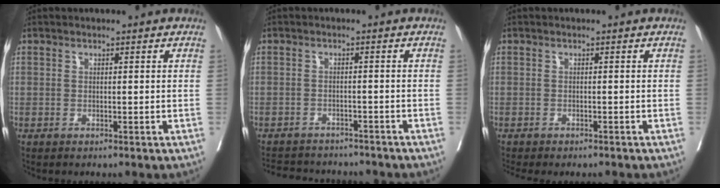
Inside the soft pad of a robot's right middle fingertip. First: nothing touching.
{"total": 11.6, "force": [-10.7, 3.1, 3.3], "torque": [-0.063, 0.004, -0.136]}
{"total": 4.6, "force": [-4.1, 1.0, 1.7], "torque": [-0.017, -0.002, -0.057]}